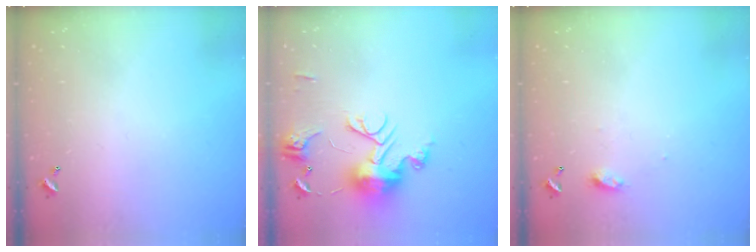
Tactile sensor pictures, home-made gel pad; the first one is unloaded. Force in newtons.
{"total": 13.5, "press": 13.5, "slide": 1.0}
{"total": 4.0, "press": 4.0, "slide": 0.5}